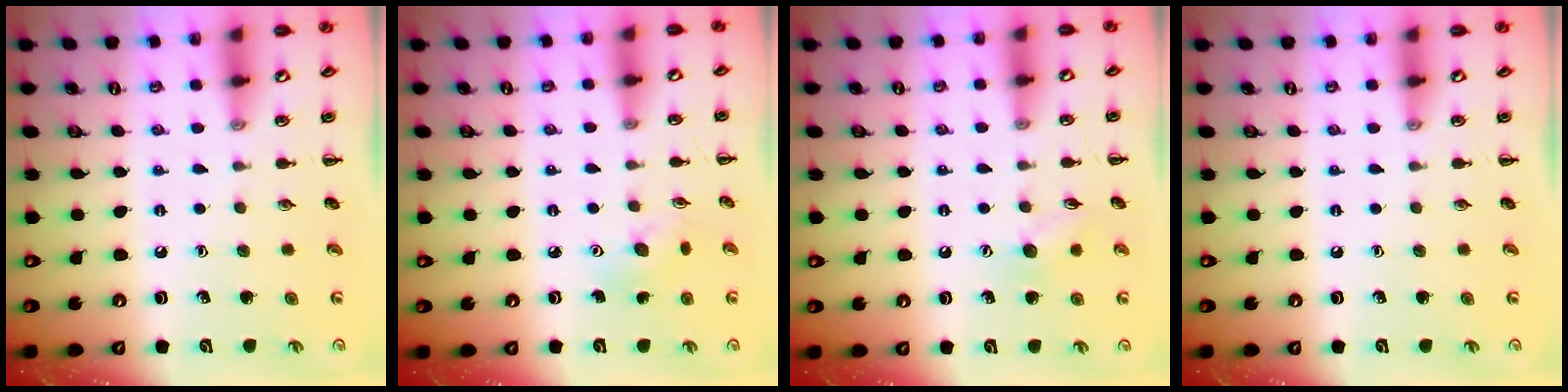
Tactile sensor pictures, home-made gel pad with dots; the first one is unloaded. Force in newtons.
{"total": 3.2, "press": 3.1, "slide": 0.8}
{"total": 6.5, "press": 6.5, "slide": 0.7}
{"total": 0.0}